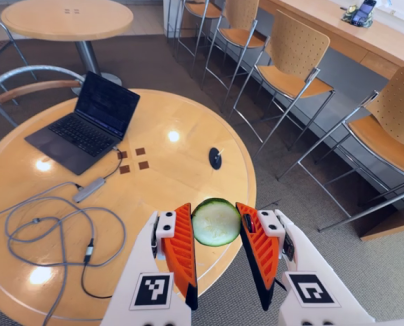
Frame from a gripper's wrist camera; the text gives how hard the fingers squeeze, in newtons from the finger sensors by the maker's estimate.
{"total": 10.5, "left": 10.4, "right": 10.7}